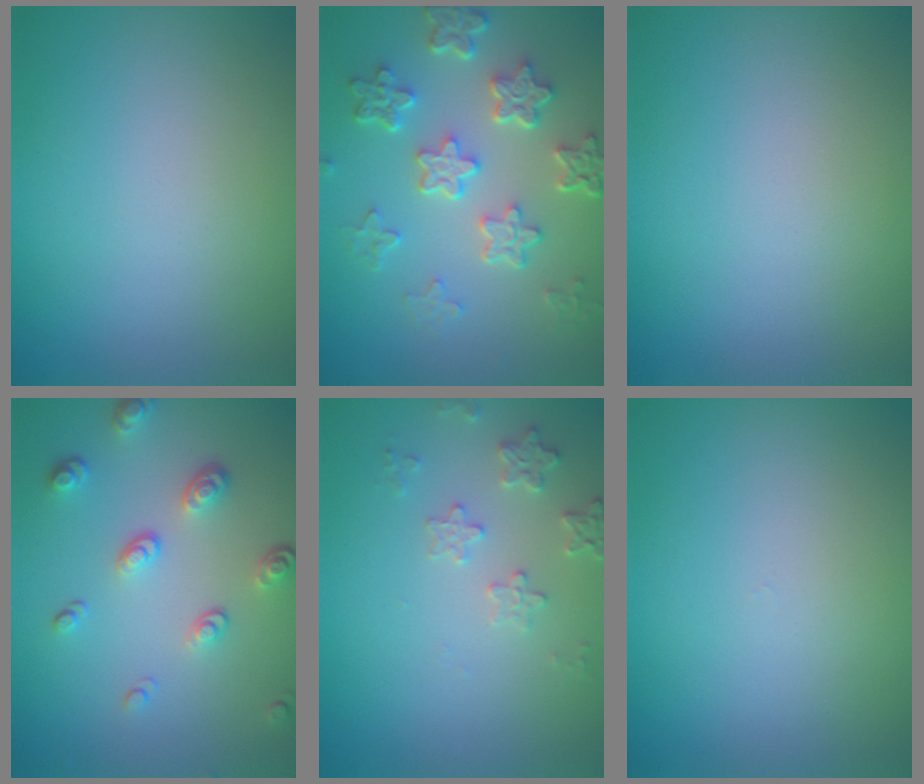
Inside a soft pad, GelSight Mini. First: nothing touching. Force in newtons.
{"total": 5.4, "press": 4.1, "slide": 3.5}
{"total": 0.0}
{"total": 3.4, "press": 2.6, "slide": 2.2}
{"total": 2.2, "press": 2.1, "slide": 0.4}
{"total": 0.0}